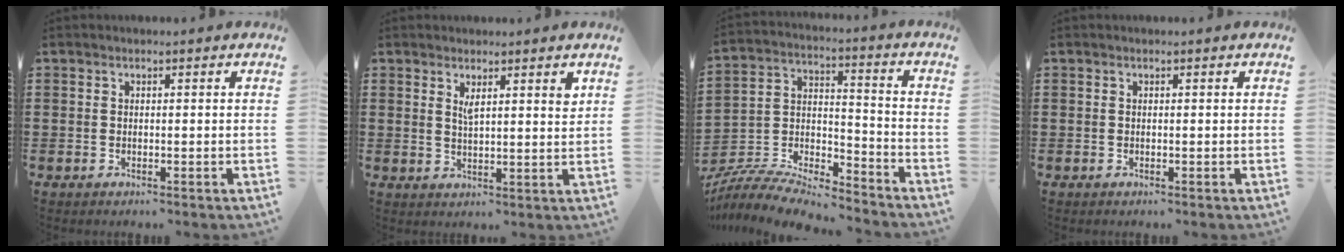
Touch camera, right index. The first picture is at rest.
{"total": 3.0, "force": [2.0, 0.6, 2.2], "torque": [-0.029, -0.004, 0.030]}
{"total": 7.8, "force": [-7.5, 1.0, 2.1], "torque": [-0.044, 0.001, -0.150]}
{"total": 0.0}